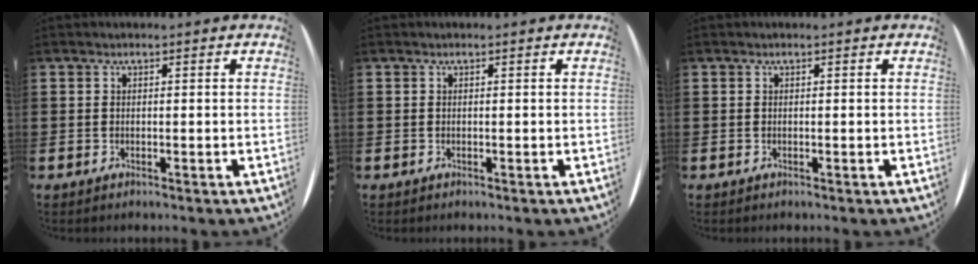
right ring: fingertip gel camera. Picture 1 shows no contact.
{"total": 0.0}
{"total": 0.0}